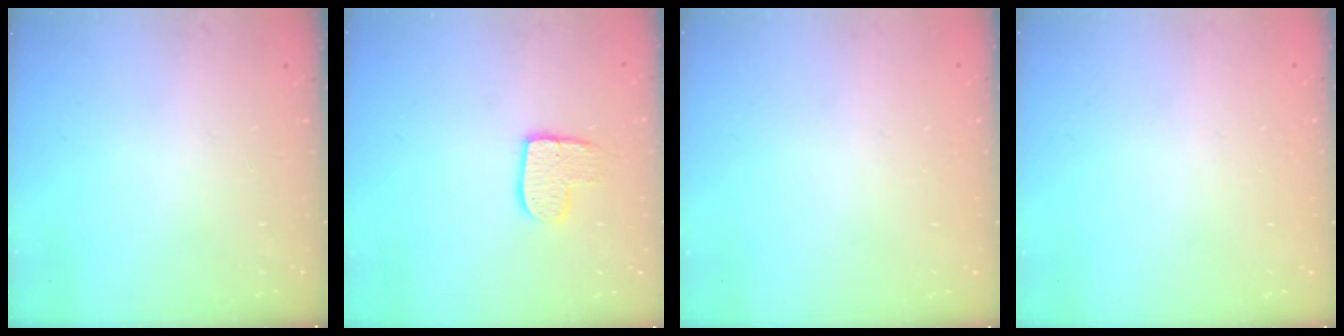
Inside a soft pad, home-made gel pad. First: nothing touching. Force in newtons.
{"total": 9.1, "press": 9.0, "slide": 0.7}
{"total": 0.0}
{"total": 0.0}